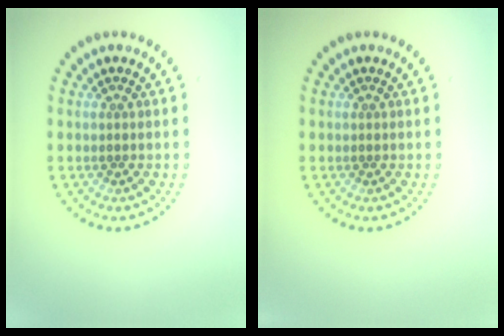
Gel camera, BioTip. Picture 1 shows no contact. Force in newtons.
{"total": 0.0}